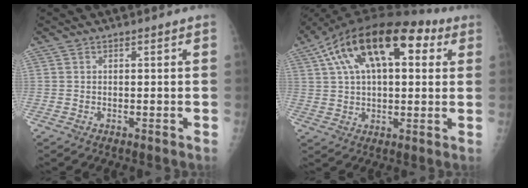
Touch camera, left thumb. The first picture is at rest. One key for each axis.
{"total": 19.1, "fx": 7.1, "fy": 9.7, "fz": 14.9, "tx": -0.231, "ty": 0.029, "tz": 0.110}